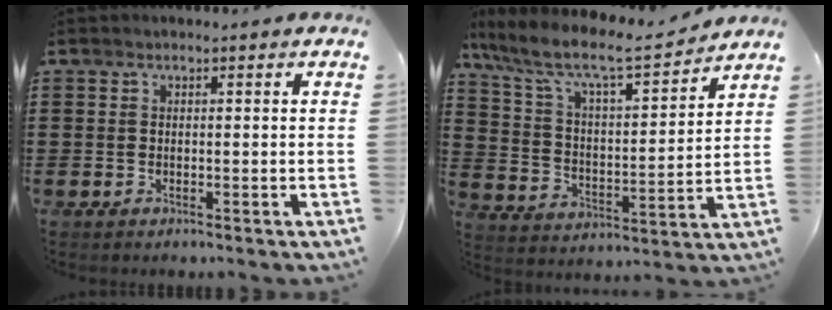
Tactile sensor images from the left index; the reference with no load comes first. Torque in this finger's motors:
{"motor_torque": [2.14, 0.00, 0.48, 0.21]}